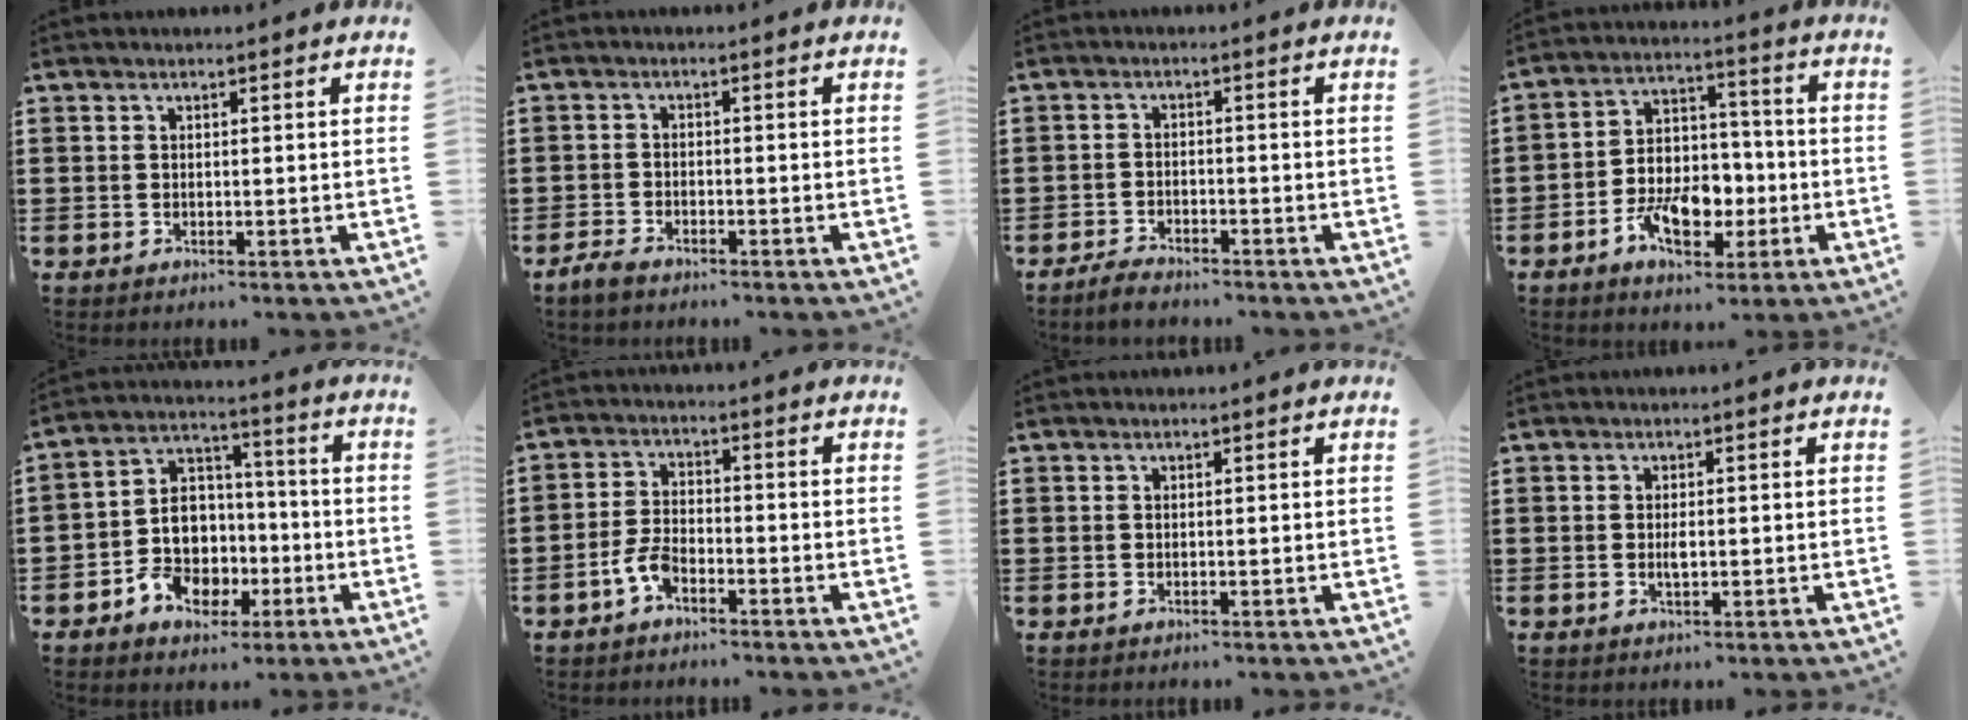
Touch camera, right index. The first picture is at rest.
{"total": 1.8, "force": [-1.7, 0.5, 0.3], "torque": [-0.008, 0.004, -0.034]}
{"total": 2.1, "force": [-2.1, 0.1, 0.1], "torque": [-0.009, 0.001, -0.042]}
{"total": 8.9, "force": [-3.4, 5.8, 5.8], "torque": [-0.109, 0.012, -0.058]}
{"total": 9.2, "force": [-3.8, 7.2, 4.3], "torque": [-0.085, 0.022, -0.070]}
{"total": 4.1, "force": [-2.5, 1.6, 2.9], "torque": [-0.079, -0.006, -0.053]}
{"total": 0.0}
{"total": 1.8, "force": [-0.1, 0.6, 1.7], "torque": [-0.033, -0.003, -0.001]}